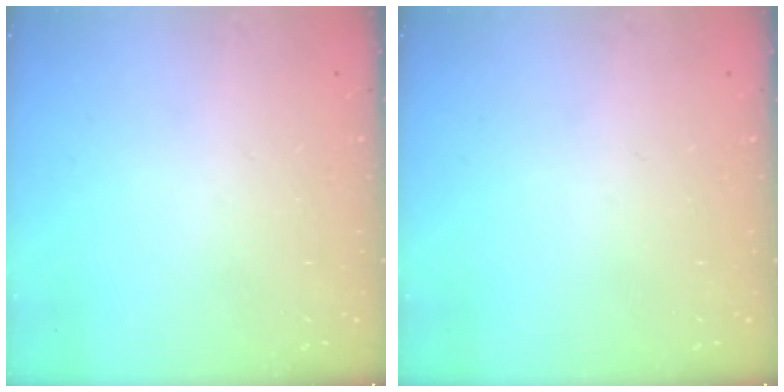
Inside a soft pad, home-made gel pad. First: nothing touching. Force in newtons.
{"total": 0.0}